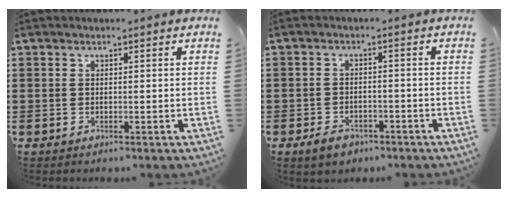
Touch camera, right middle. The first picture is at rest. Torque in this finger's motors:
{"motor_torque": [2.14, 0.00, 0.04, 0.07]}